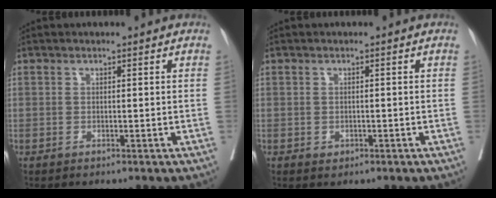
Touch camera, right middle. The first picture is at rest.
{"total": 1.0, "force": [-0.4, 0.8, 0.5], "torque": [-0.006, 0.003, 0.000]}